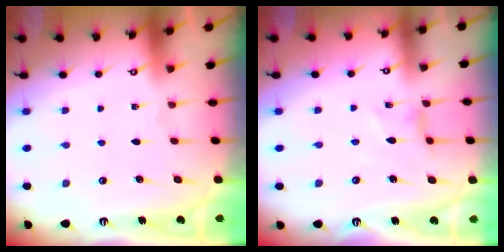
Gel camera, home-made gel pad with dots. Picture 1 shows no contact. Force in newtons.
{"total": 1.5, "press": 1.5, "slide": 0.3}